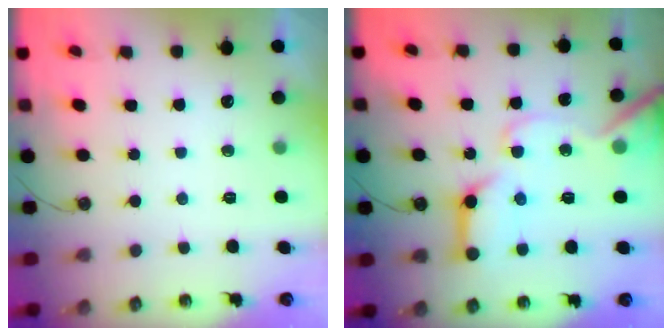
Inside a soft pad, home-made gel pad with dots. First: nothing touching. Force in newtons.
{"total": 18.4, "press": 18.2, "slide": 2.0}